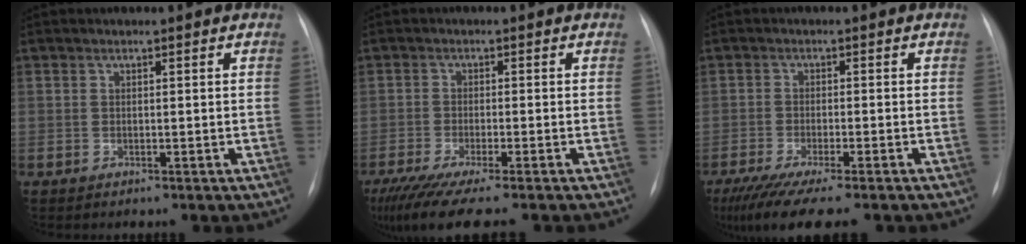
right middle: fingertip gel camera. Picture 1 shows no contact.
{"total": 11.0, "force": [-8.7, 0.6, 6.6], "torque": [-0.101, -0.026, -0.142]}
{"total": 11.3, "force": [-8.8, 1.1, 7.0], "torque": [-0.103, -0.025, -0.137]}